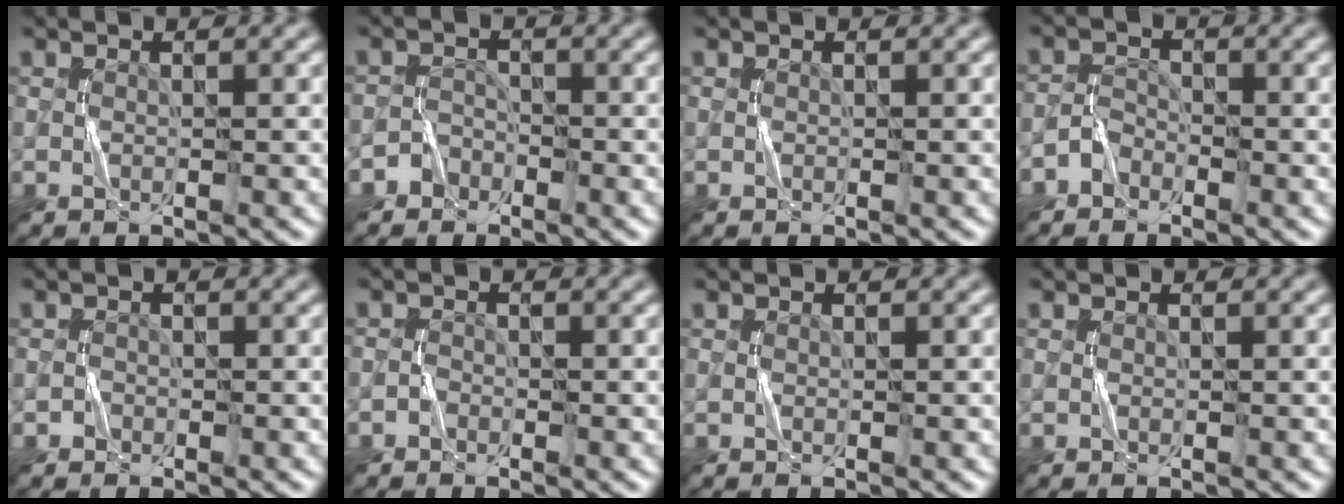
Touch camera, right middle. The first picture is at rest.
{"total": 1.5, "force": [-1.1, 1.0, 0.0], "torque": [0.008, 0.010, -0.021]}
{"total": 0.0}
{"total": 1.5, "force": [-1.2, 0.8, 0.3], "torque": [-0.003, 0.009, -0.028]}
{"total": 0.6, "force": [-0.3, 0.5, 0.0], "torque": [0.005, -0.001, -0.006]}
{"total": 0.7, "force": [-0.5, 0.4, 0.1], "torque": [-0.001, 0.001, -0.011]}
{"total": 0.0}
{"total": 0.0}